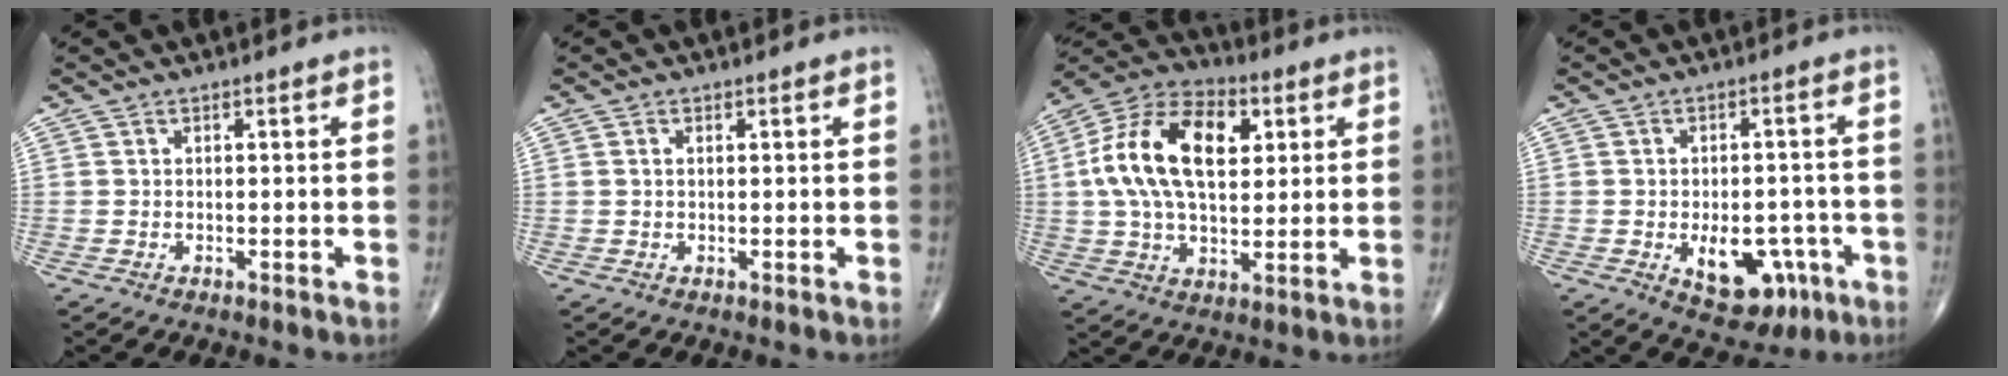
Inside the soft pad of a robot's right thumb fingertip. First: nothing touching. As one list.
[{"total": 0.7, "force": [0.2, 0.4, 0.6], "torque": [-0.017, 0.005, 0.005]}, {"total": 19.4, "force": [4.2, 11.2, 15.3], "torque": [-0.266, 0.011, 0.065]}, {"total": 10.9, "force": [-4.0, 6.6, 7.7], "torque": [-0.078, 0.021, -0.040]}]